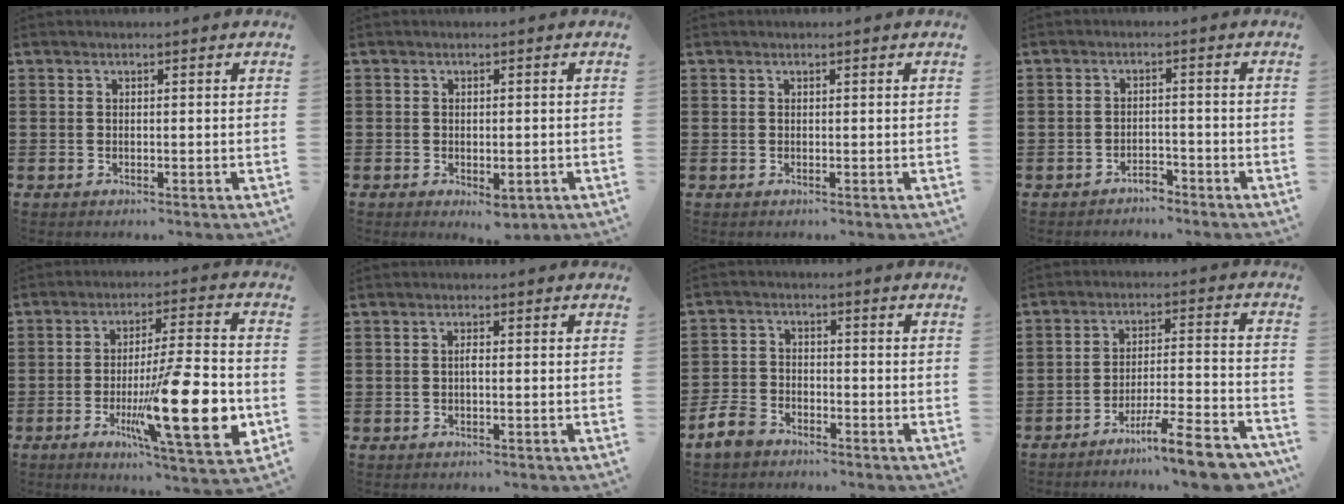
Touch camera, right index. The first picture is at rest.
{"total": 2.0, "force": [-1.2, 1.0, 1.3], "torque": [-0.023, 0.001, -0.023]}
{"total": 0.0}
{"total": 2.4, "force": [-2.3, 0.5, 0.2], "torque": [-0.011, 0.003, -0.049]}
{"total": 18.4, "force": [-5.0, 3.7, 17.4], "torque": [-0.291, -0.007, -0.069]}
{"total": 1.2, "force": [-0.2, 0.2, 1.1], "torque": [-0.023, -0.002, -0.004]}
{"total": 7.5, "force": [-6.4, 3.2, 2.4], "torque": [-0.077, 0.015, -0.133]}
{"total": 10.4, "force": [-8.4, 0.7, 6.1], "torque": [-0.092, 0.017, -0.157]}